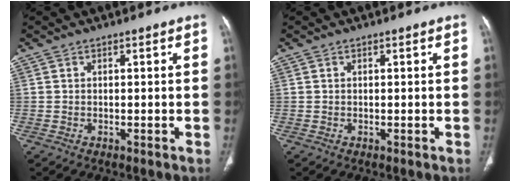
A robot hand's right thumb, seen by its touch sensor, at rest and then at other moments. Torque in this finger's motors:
{"motor_torque": [0.02, 0.01, -0.24, 0.23, 0.01]}